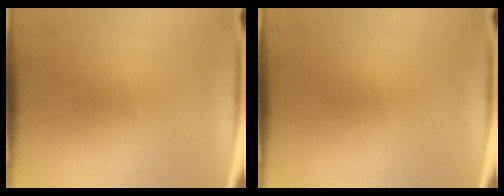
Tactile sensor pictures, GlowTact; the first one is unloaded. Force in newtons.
{"total": 0.0}